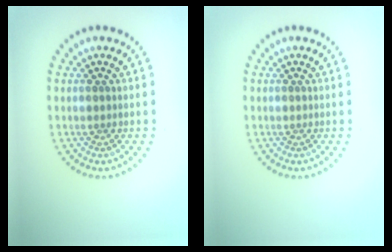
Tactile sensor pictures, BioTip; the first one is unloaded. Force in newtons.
{"total": 0.0}